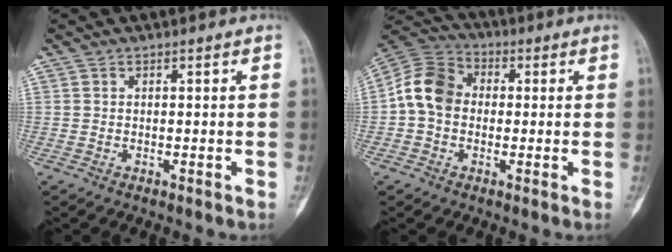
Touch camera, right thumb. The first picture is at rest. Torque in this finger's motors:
{"motor_torque": [0.35, 0.34, 0.10, -0.03, 0.06]}